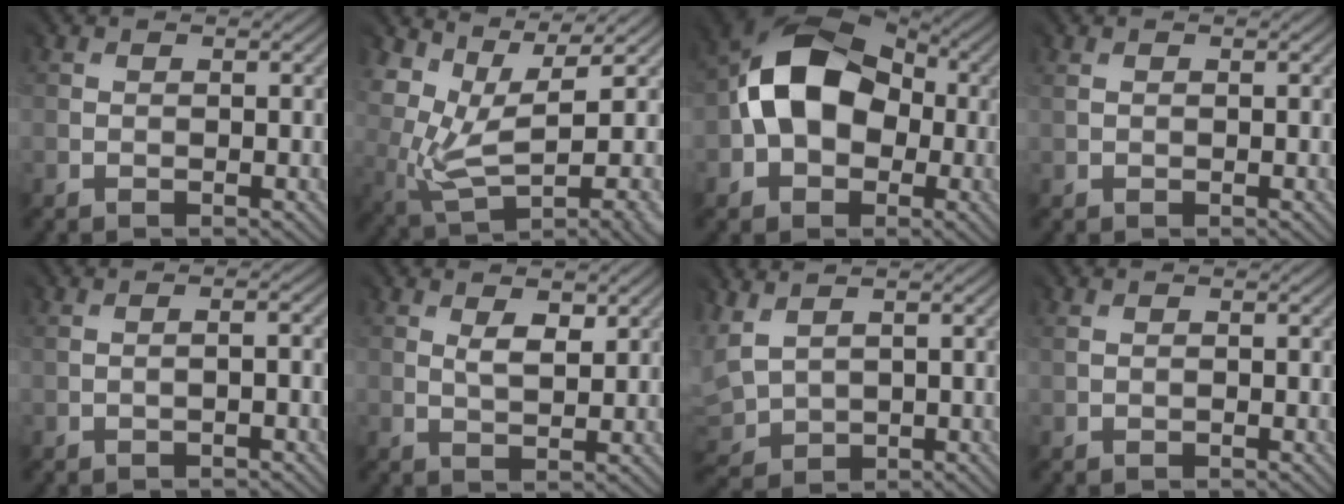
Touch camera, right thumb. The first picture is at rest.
{"total": 6.7, "force": [2.8, 2.5, 5.6], "torque": [-0.117, -0.006, 0.063]}
{"total": 11.5, "force": [0.3, 8.7, 7.5], "torque": [-0.120, 0.014, -0.005]}
{"total": 1.2, "force": [0.6, 0.7, 0.8], "torque": [-0.012, 0.001, 0.014]}
{"total": 0.9, "force": [-0.6, -0.6, 0.1], "torque": [0.007, 0.003, -0.010]}
{"total": 2.0, "force": [1.8, 0.5, 0.8], "torque": [-0.022, -0.004, 0.037]}
{"total": 5.1, "force": [2.1, 4.0, 2.4], "torque": [-0.114, -0.003, 0.046]}
{"total": 1.0, "force": [0.1, 0.6, 0.9], "torque": [-0.012, 0.001, 0.006]}